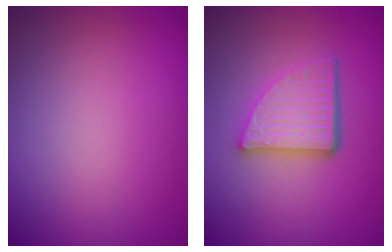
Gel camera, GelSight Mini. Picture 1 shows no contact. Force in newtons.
{"total": 5.1, "press": 3.6, "slide": 3.6}